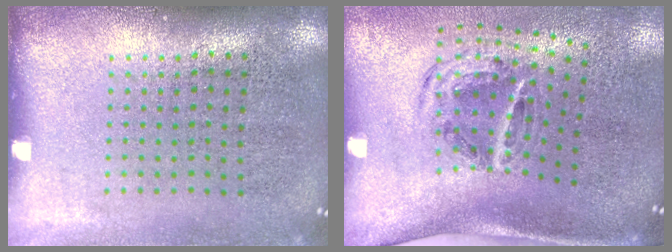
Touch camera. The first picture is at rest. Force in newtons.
{"total": 1.9, "press": 1.2, "slide": 1.4}